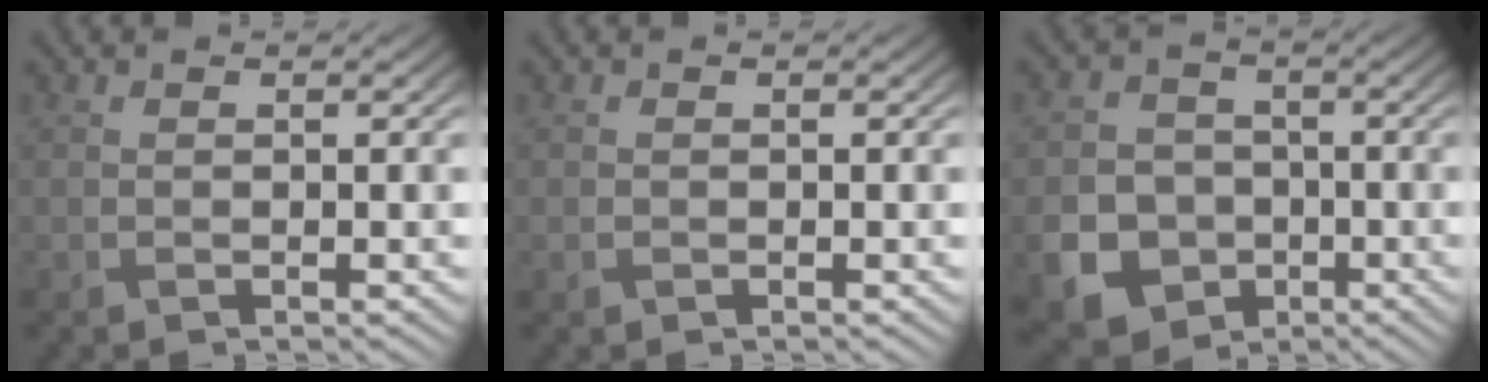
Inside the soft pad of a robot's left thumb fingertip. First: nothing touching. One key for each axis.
{"total": 0.8, "fx": -0.3, "fy": 0.7, "fz": 0.2, "tx": -0.004, "ty": -0.006, "tz": -0.007}
{"total": 10.1, "fx": -3.7, "fy": 8.8, "fz": 3.4, "tx": -0.085, "ty": -0.050, "tz": -0.082}